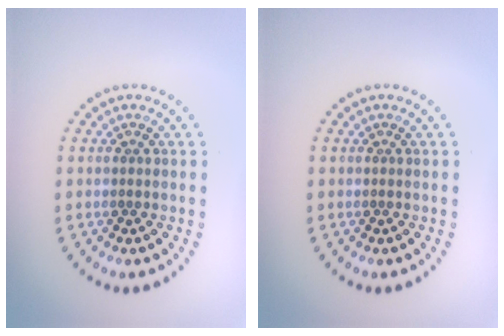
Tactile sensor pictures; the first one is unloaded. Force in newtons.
{"total": 0.0}